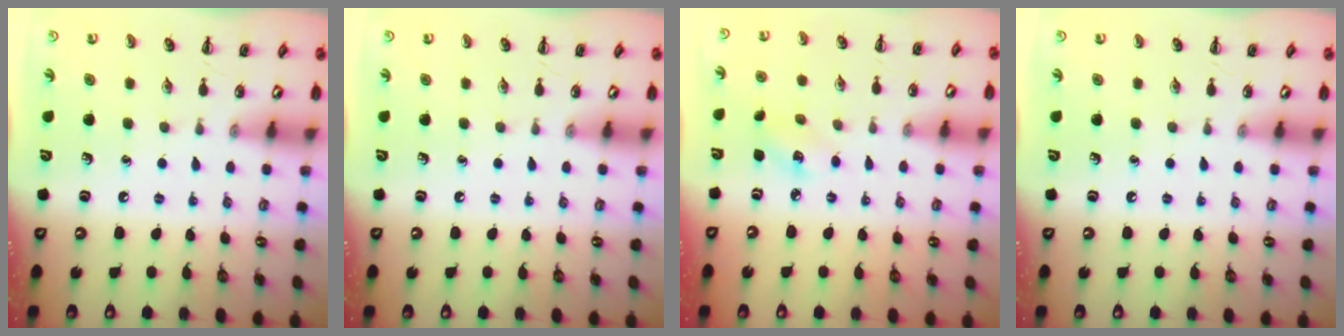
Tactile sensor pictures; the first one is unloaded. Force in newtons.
{"total": 0.0}
{"total": 3.5, "press": 3.5, "slide": 0.8}
{"total": 0.0}